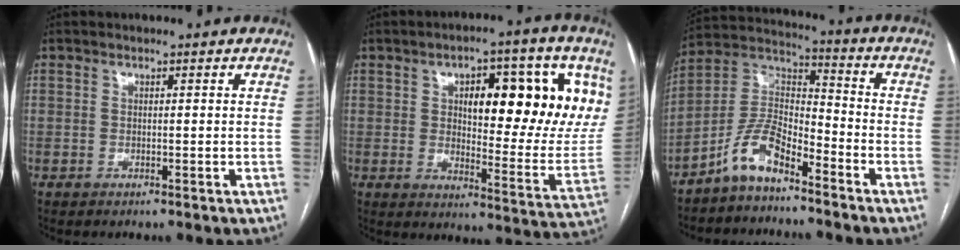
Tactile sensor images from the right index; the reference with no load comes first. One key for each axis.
{"total": 20.4, "fx": 6.7, "fy": 6.4, "fz": 18.2, "tx": -0.233, "ty": 0.014, "tz": 0.097}
{"total": 8.7, "fx": -6.3, "fy": 3.1, "fz": 5.2, "tx": -0.113, "ty": 0.025, "tz": -0.126}